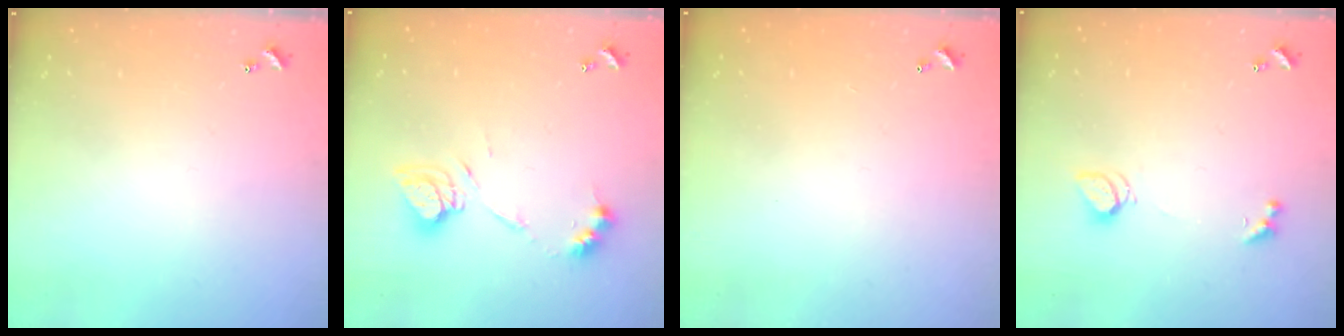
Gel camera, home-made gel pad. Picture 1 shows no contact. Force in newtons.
{"total": 10.9, "press": 10.9, "slide": 1.0}
{"total": 2.9, "press": 2.9, "slide": 0.1}
{"total": 2.0, "press": 1.9, "slide": 0.5}